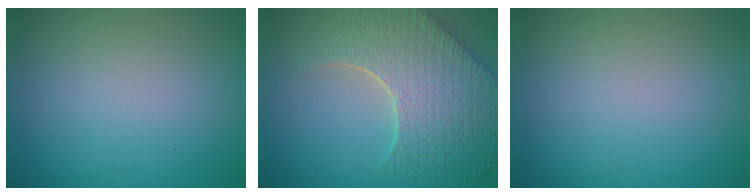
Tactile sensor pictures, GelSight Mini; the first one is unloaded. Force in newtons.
{"total": 8.3, "press": 6.4, "slide": 5.2}
{"total": 0.0}